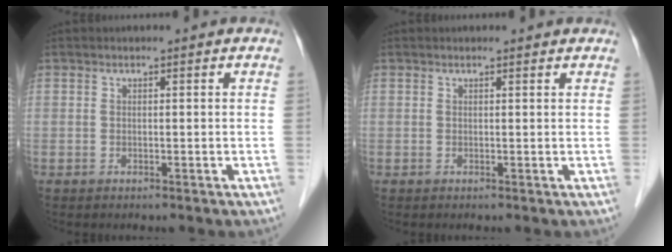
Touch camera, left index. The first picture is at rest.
{"total": 1.6, "force": [1.6, 0.4, 0.2], "torque": [-0.013, 0.005, 0.013]}